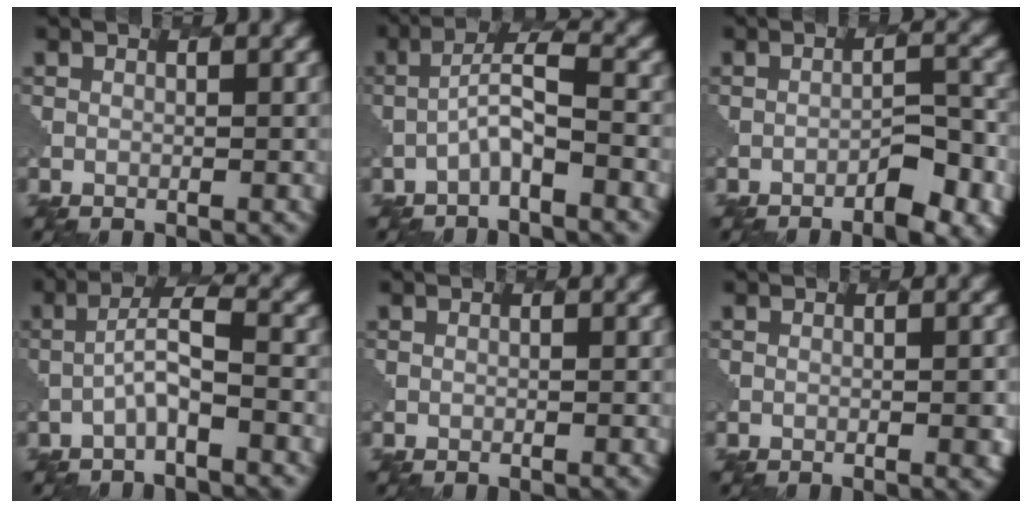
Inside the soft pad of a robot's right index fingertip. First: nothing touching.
{"total": 2.9, "force": [-1.3, 0.4, 2.6], "torque": [-0.051, 0.016, -0.034]}
{"total": 3.4, "force": [-2.1, 1.0, 2.5], "torque": [-0.037, 0.010, -0.031]}
{"total": 2.7, "force": [-1.1, 0.4, 2.4], "torque": [-0.049, 0.016, -0.029]}
{"total": 0.0}
{"total": 1.6, "force": [-0.2, 0.5, 1.5], "torque": [-0.014, 0.001, 0.000]}